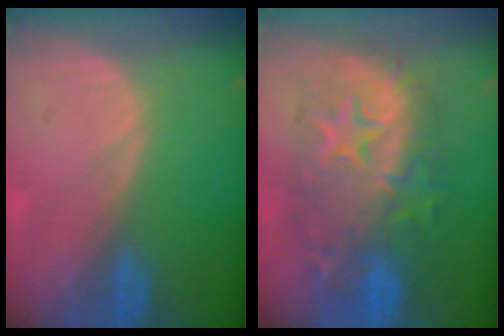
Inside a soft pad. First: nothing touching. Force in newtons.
{"total": 12.3, "press": 12.2, "slide": 1.1}